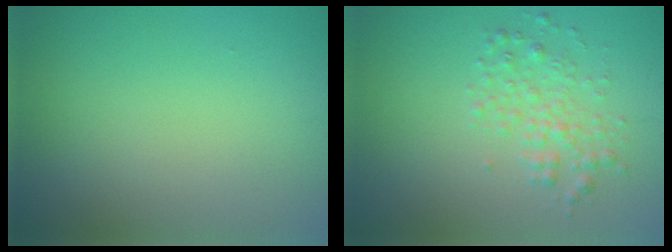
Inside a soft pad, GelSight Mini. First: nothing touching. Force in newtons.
{"total": 2.4, "press": 2.4, "slide": 0.1}